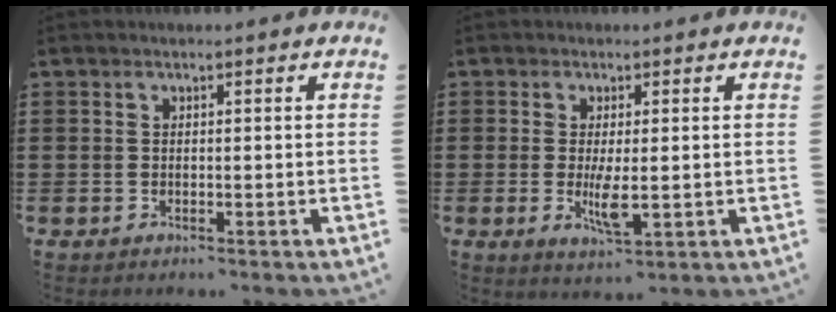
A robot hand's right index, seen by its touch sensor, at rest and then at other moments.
{"total": 4.4, "force": [-0.4, 1.1, 4.2], "torque": [-0.081, -0.011, -0.013]}